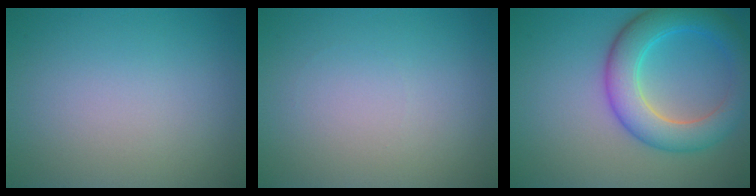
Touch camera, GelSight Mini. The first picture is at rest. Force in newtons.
{"total": 0.0}
{"total": 6.5, "press": 6.5, "slide": 0.1}